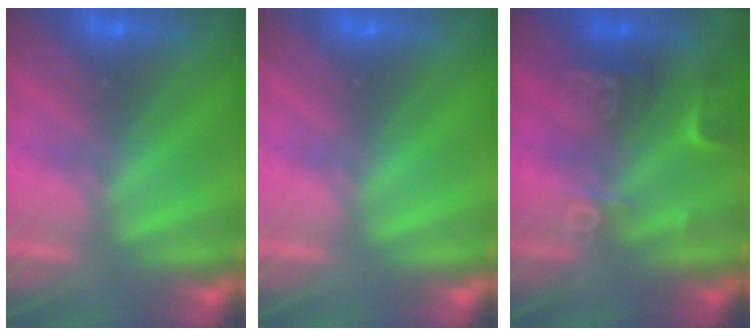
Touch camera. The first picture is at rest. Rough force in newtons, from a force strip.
{"total": 0.0}
{"total": 2.5}